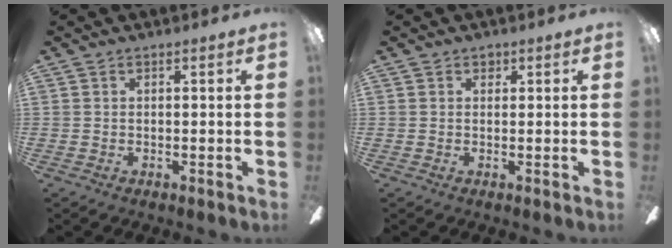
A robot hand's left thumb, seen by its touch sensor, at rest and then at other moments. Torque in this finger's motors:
{"motor_torque": [0.14, -0.02, 0.29, -0.04, 0.00]}